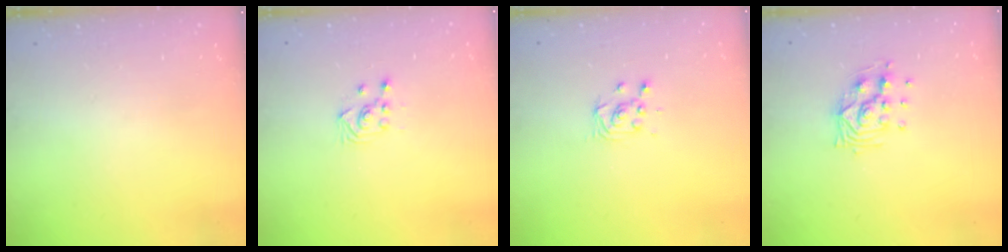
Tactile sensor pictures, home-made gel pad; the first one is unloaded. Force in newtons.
{"total": 2.6, "press": 2.6, "slide": 0.3}
{"total": 3.8, "press": 3.7, "slide": 0.5}
{"total": 9.5, "press": 9.5, "slide": 0.4}